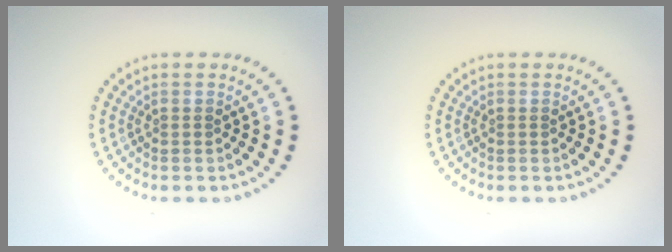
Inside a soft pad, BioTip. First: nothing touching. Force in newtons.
{"total": 0.0}